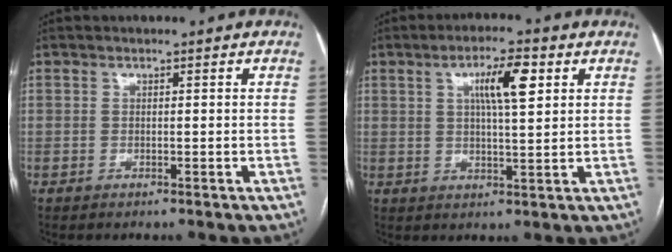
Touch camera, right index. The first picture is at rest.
{"total": 7.1, "force": [2.5, 1.1, 6.5], "torque": [-0.113, 0.010, 0.043]}